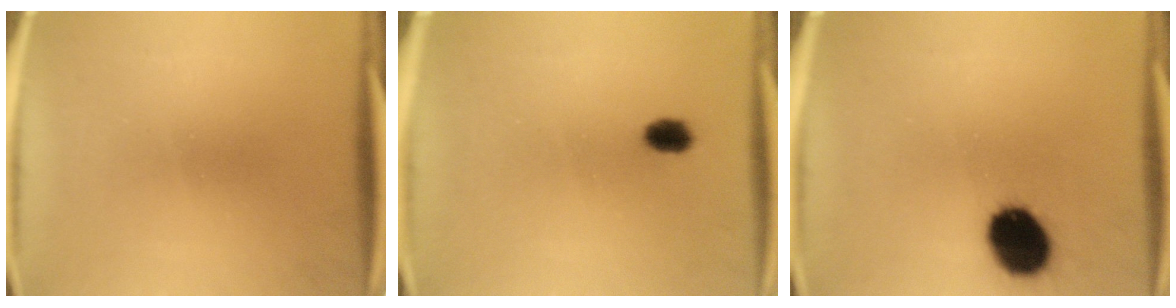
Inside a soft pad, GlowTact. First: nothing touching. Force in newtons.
{"total": 2.8}
{"total": 13.5}